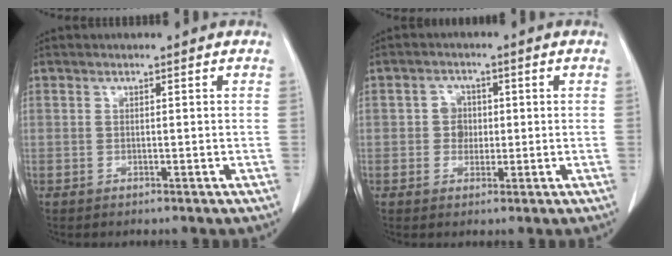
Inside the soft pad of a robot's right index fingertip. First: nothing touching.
{"total": 3.6, "force": [0.1, 3.2, 1.7], "torque": [-0.027, 0.014, 0.004]}